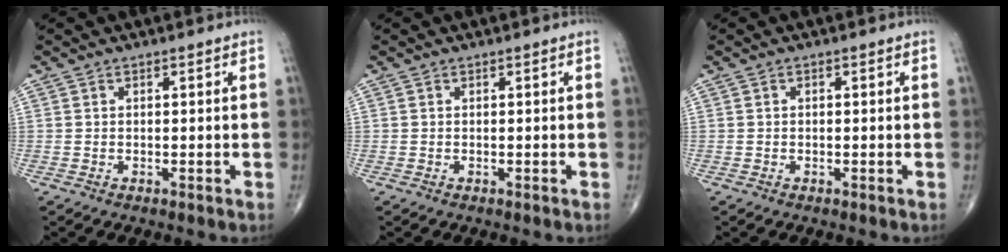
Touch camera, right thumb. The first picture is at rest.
{"total": 0.0}
{"total": 0.0}